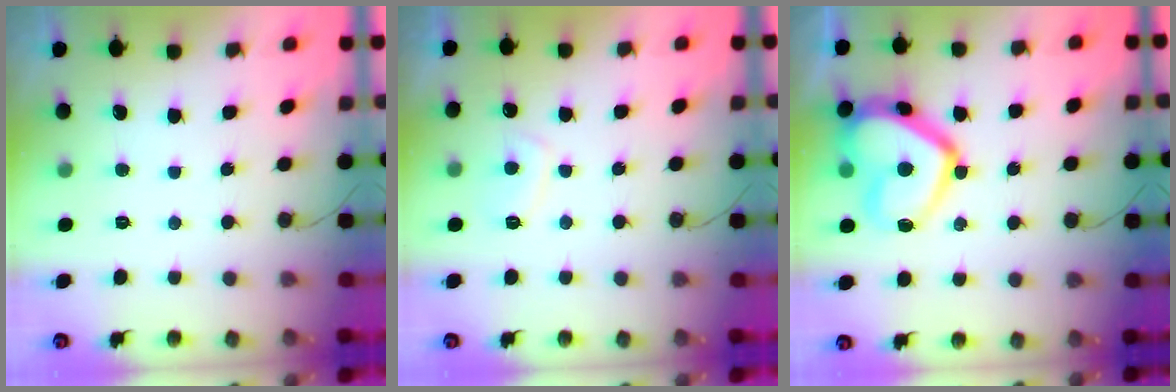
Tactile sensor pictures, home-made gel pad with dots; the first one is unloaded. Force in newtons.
{"total": 3.5, "press": 3.4, "slide": 0.8}
{"total": 16.9, "press": 16.8, "slide": 1.5}